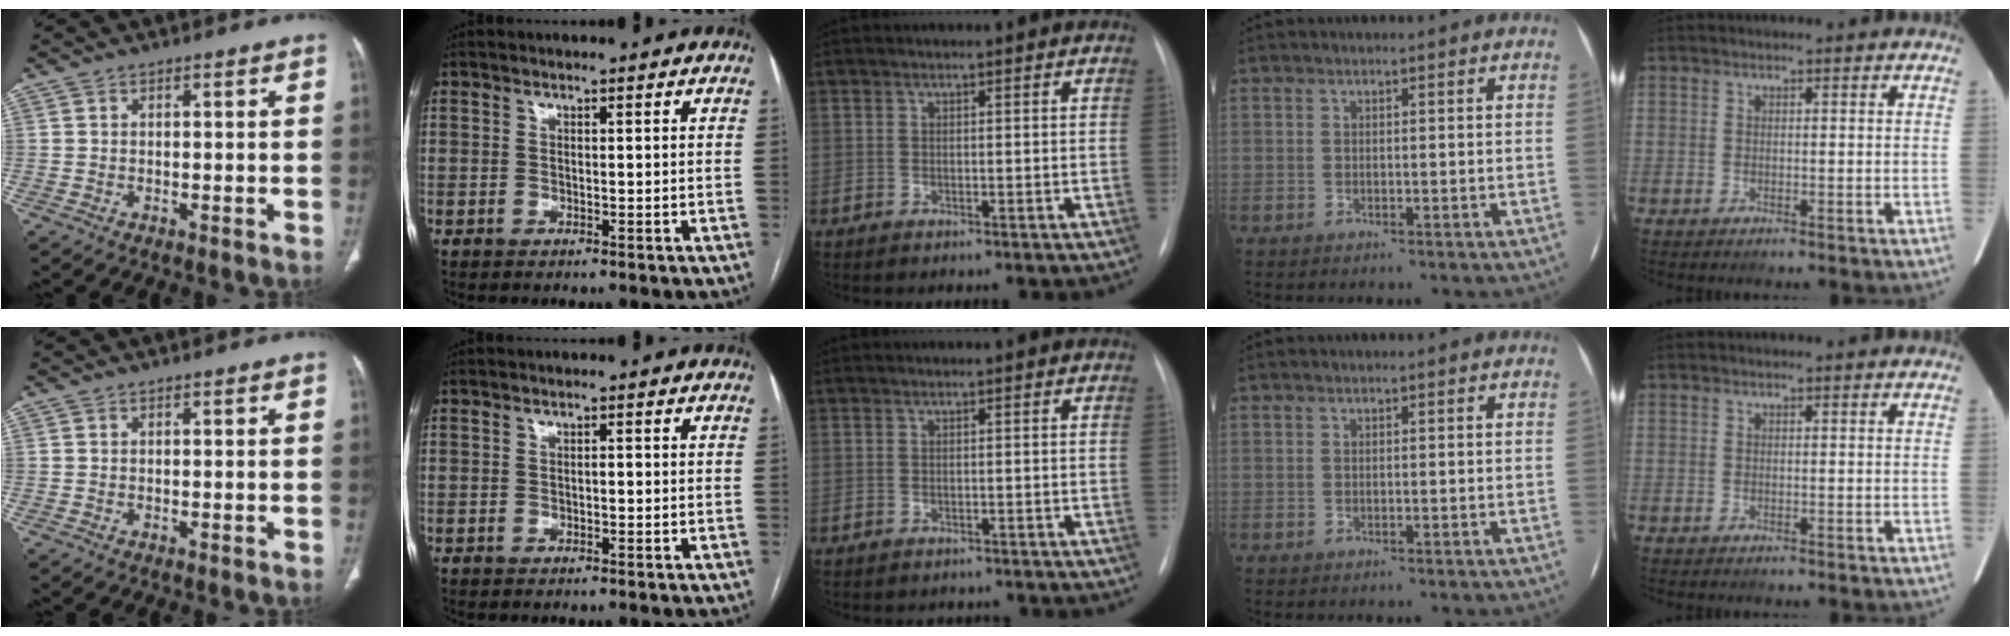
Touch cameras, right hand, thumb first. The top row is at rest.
{"index": {"total": 0.6, "force": [-0.1, 0.3, 0.6], "torque": [-0.007, 0.003, -0.002]}, "middle": {"total": 1.5, "force": [-1.4, 0.6, 0.0], "torque": [0.000, 0.000, -0.018]}}